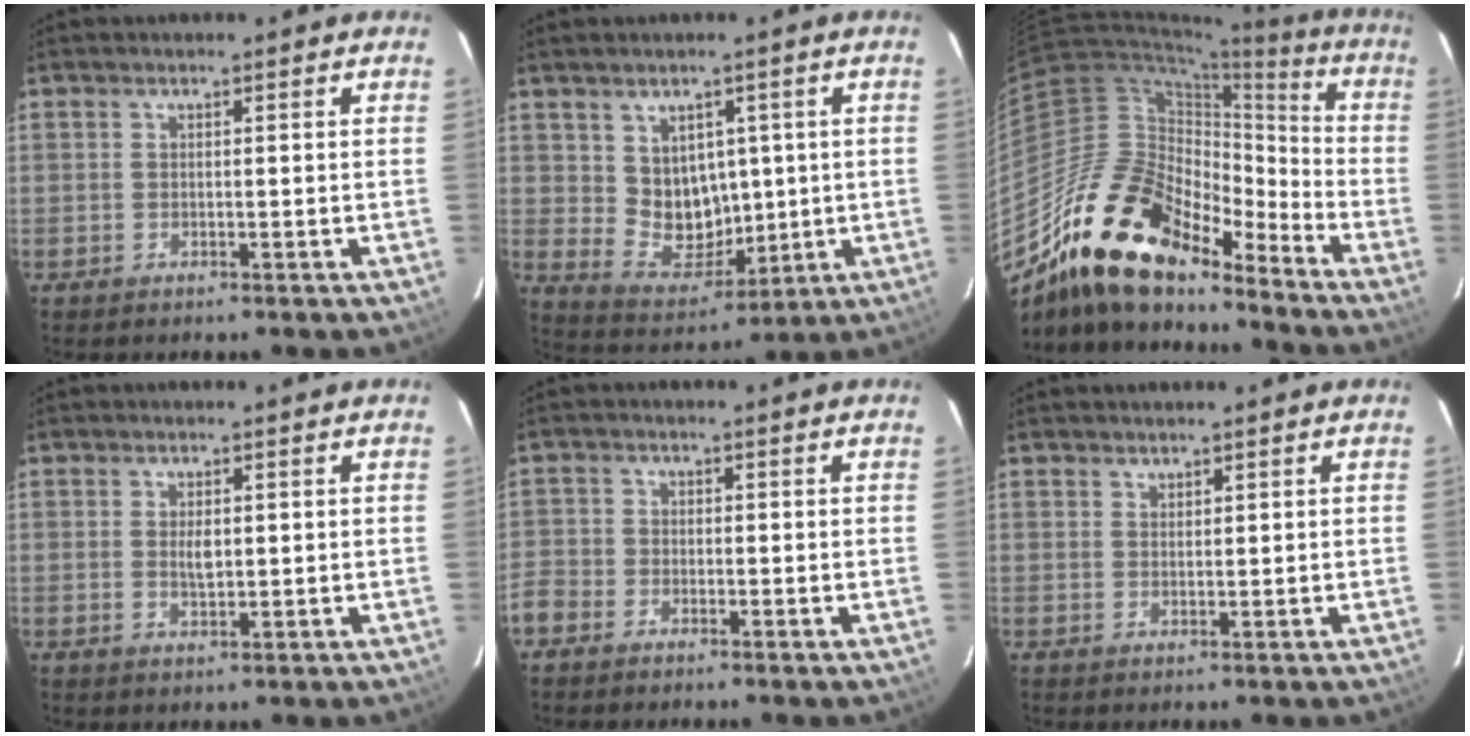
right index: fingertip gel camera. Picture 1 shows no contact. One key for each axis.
{"total": 9.0, "fx": 1.9, "fy": 7.8, "fz": 4.1, "tx": -0.075, "ty": -0.004, "tz": 0.057}
{"total": 21.9, "fx": -16.8, "fy": 8.4, "fz": 11.2, "tx": -0.201, "ty": -0.005, "tz": -0.306}
{"total": 2.5, "fx": 0.3, "fy": 1.3, "fz": 2.1, "tx": -0.037, "ty": -0.001, "tz": 0.006}
{"total": 5.8, "fx": -3.5, "fy": 4.4, "fz": 1.4, "tx": -0.051, "ty": 0.005, "tz": -0.077}
{"total": 1.0, "fx": 0.9, "fy": 0.4, "fz": 0.0, "tx": 0.000, "ty": 0.001, "tz": 0.017}